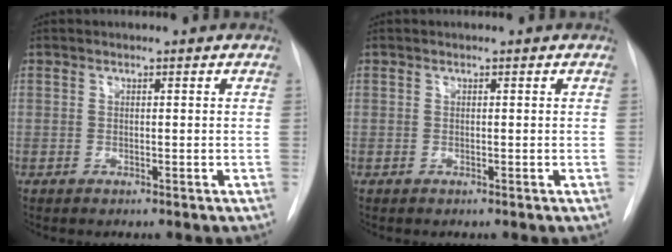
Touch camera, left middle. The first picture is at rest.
{"total": 0.0}